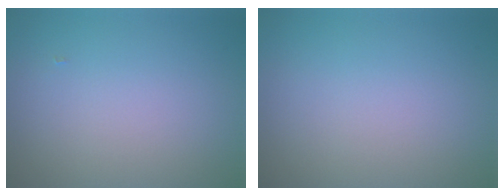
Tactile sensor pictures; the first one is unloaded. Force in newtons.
{"total": 0.0}